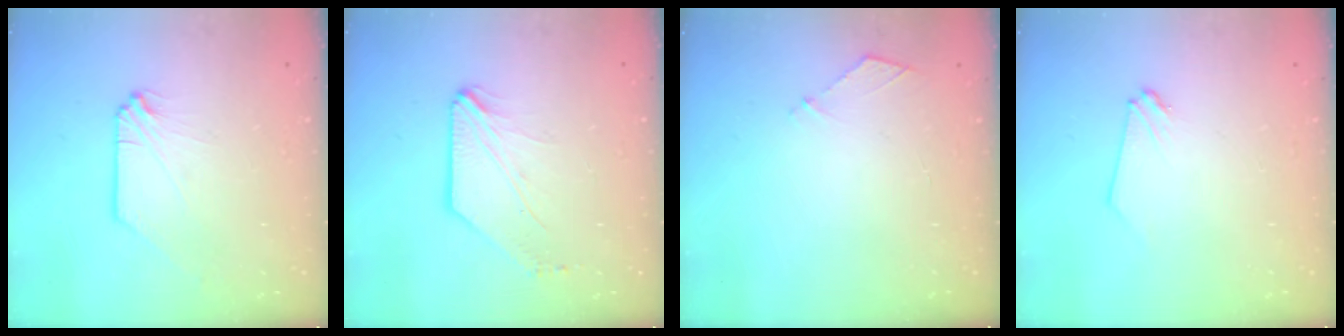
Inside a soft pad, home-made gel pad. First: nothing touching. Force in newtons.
{"total": 1.7, "press": 1.7, "slide": 0.3}
{"total": 5.1, "press": 5.1, "slide": 0.8}
{"total": 0.0}